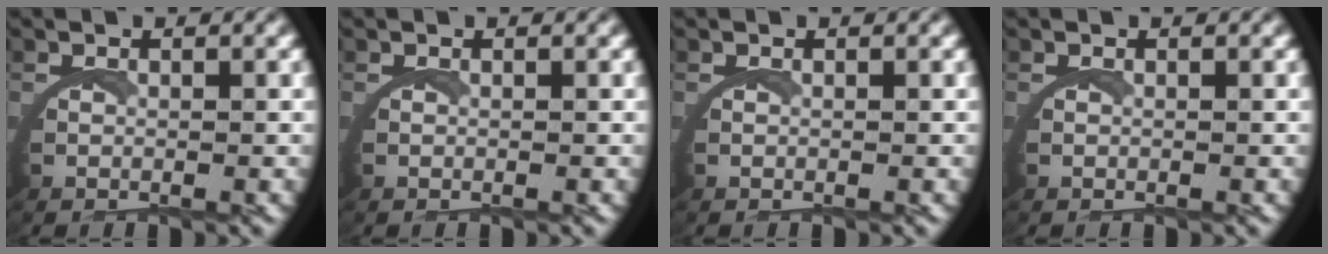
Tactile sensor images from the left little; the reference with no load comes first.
{"total": 0.0}
{"total": 0.0}
{"total": 0.0}